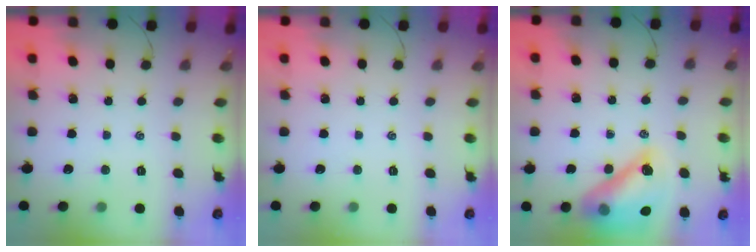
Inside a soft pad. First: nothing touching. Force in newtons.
{"total": 0.0}
{"total": 16.7, "press": 16.1, "slide": 4.7}